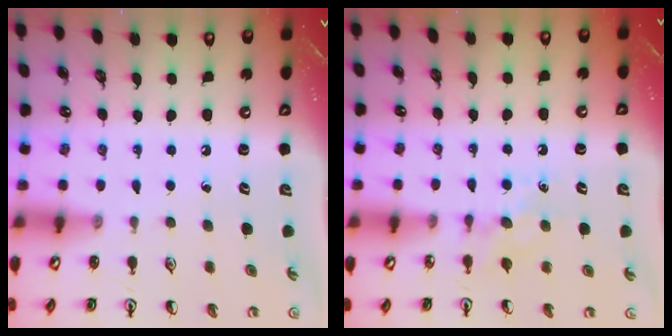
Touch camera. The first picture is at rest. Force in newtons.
{"total": 4.6, "press": 4.6, "slide": 0.6}